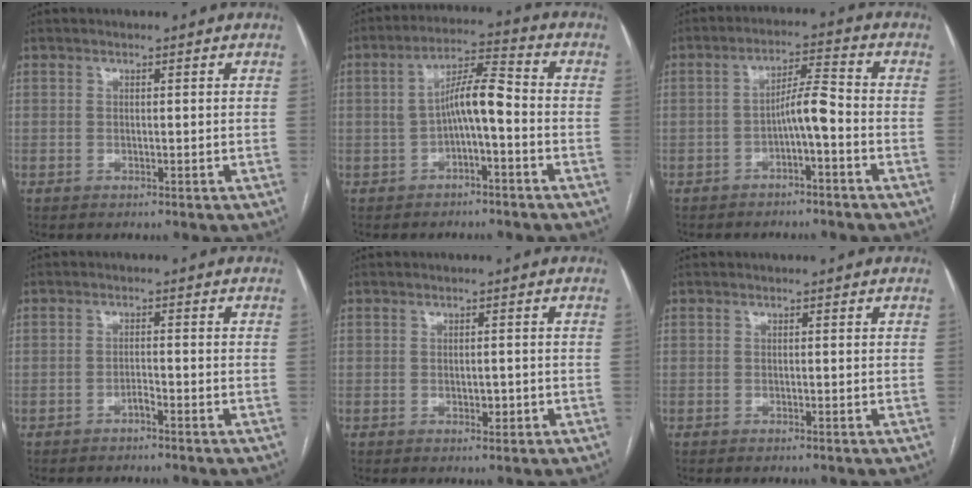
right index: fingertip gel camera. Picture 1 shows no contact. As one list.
[{"total": 7.0, "force": [-1.1, 1.5, 6.8], "torque": [-0.120, 0.031, -0.019]}, {"total": 5.1, "force": [-1.9, 0.5, 4.7], "torque": [-0.079, 0.018, -0.030]}, {"total": 1.2, "force": [-1.0, 0.1, 0.7], "torque": [-0.013, 0.003, -0.018]}, {"total": 1.7, "force": [-0.4, 1.0, 1.3], "torque": [-0.018, -0.001, -0.001]}, {"total": 0.0}]